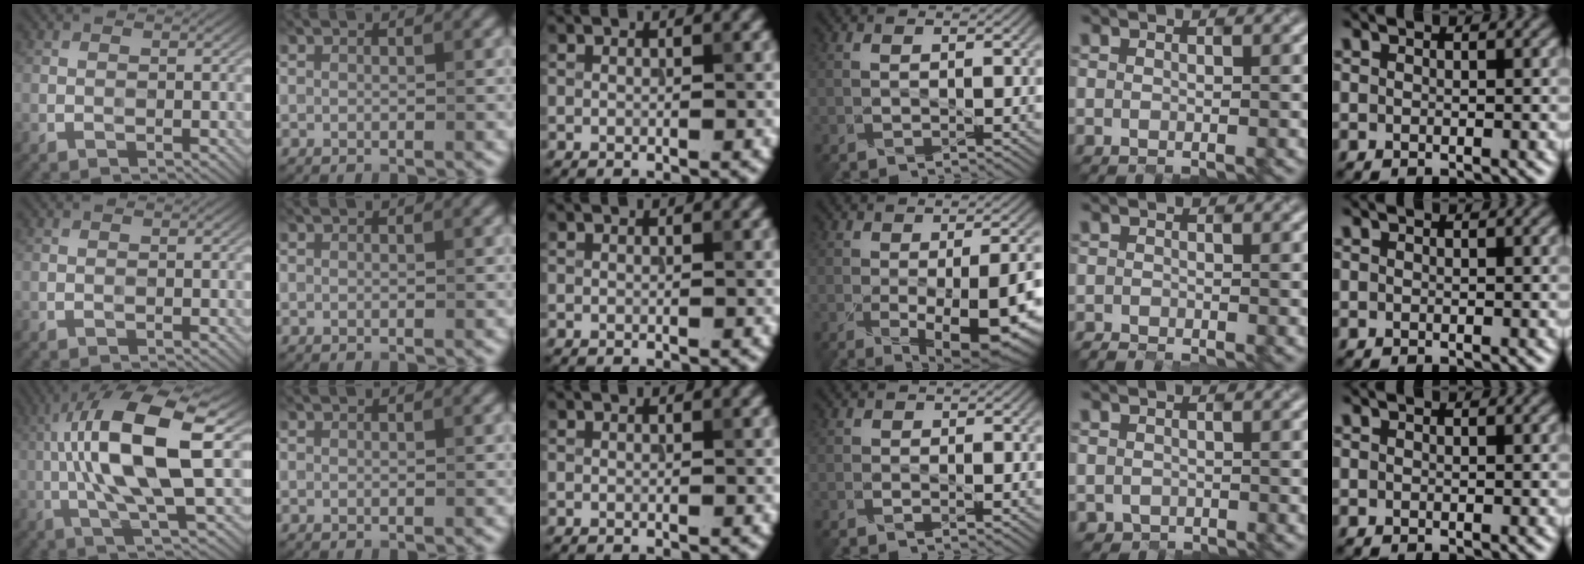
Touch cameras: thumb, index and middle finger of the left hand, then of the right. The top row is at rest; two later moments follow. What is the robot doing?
{"motion": "close", "object": "folder"}